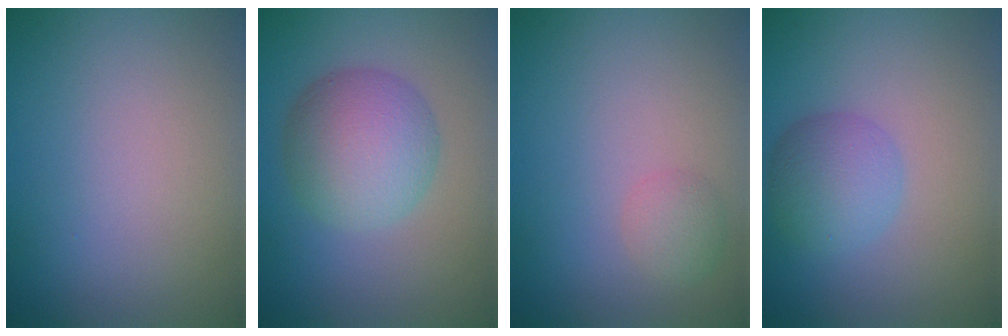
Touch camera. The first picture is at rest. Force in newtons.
{"total": 6.1, "press": 6.1, "slide": 0.1}
{"total": 1.5, "press": 1.5, "slide": 0.0}
{"total": 3.5, "press": 3.5, "slide": 0.0}